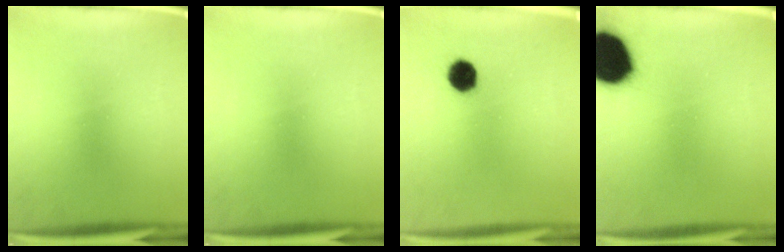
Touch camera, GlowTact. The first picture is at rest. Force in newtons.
{"total": 0.0}
{"total": 5.3}
{"total": 19.7}